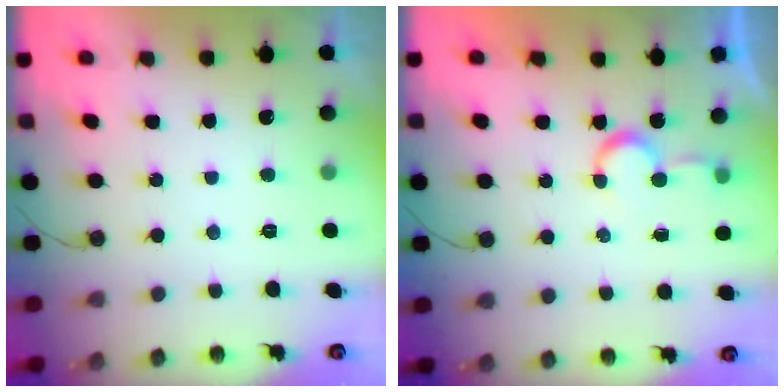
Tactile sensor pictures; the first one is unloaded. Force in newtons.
{"total": 5.0, "press": 5.0, "slide": 0.3}